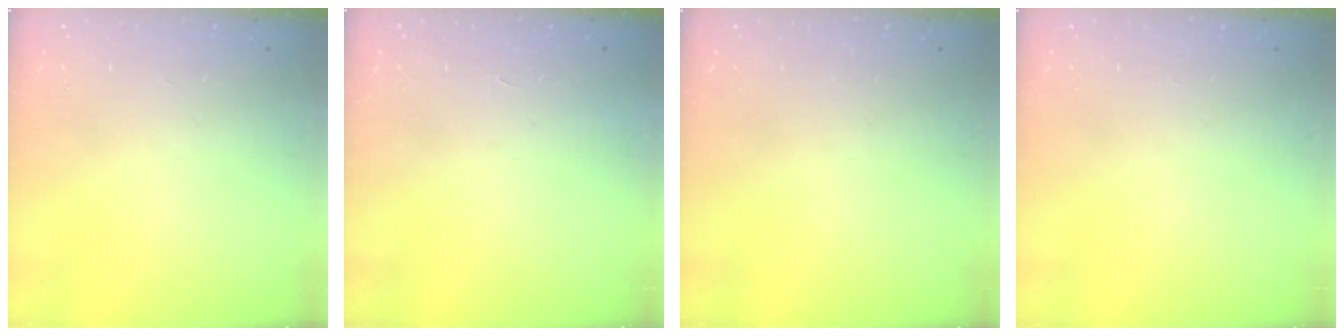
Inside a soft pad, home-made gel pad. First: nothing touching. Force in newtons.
{"total": 1.6, "press": 1.6, "slide": 0.1}
{"total": 0.0}
{"total": 0.0}